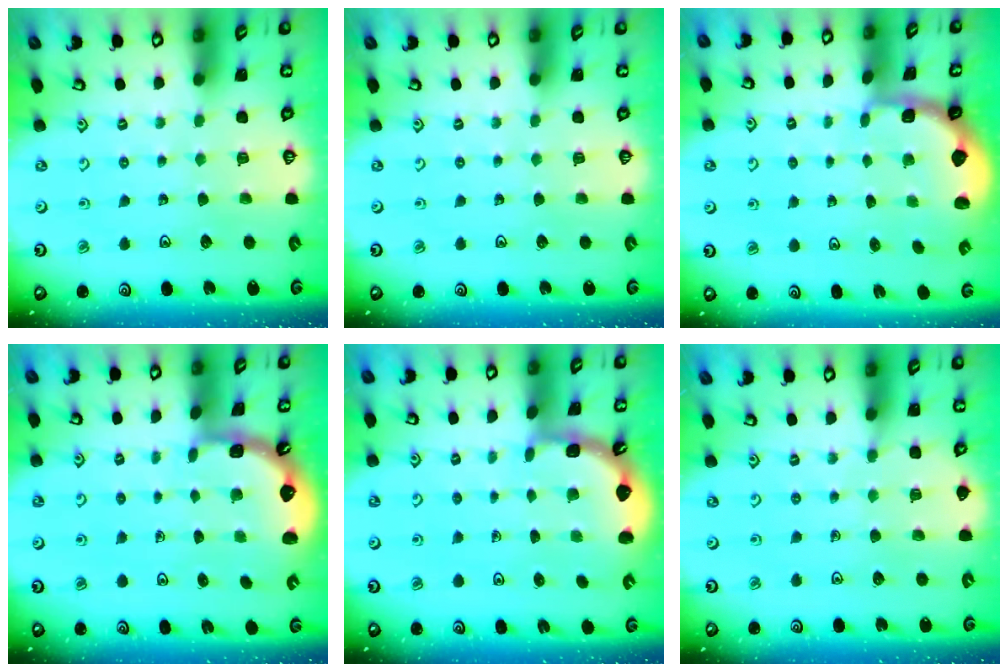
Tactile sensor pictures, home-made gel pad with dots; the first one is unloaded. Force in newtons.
{"total": 0.0}
{"total": 1.2, "press": 1.2, "slide": 0.2}
{"total": 1.4, "press": 1.3, "slide": 0.1}
{"total": 1.9, "press": 1.9, "slide": 0.3}
{"total": 5.3, "press": 5.3, "slide": 0.5}